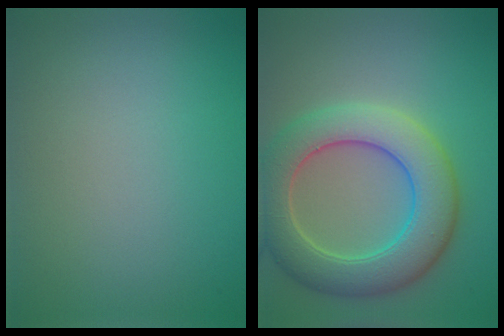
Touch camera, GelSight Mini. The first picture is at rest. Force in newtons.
{"total": 7.5, "press": 7.5, "slide": 0.5}